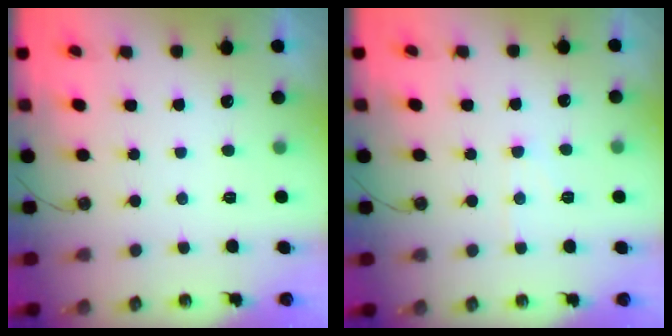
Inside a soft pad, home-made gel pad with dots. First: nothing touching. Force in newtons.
{"total": 5.2, "press": 5.1, "slide": 0.9}